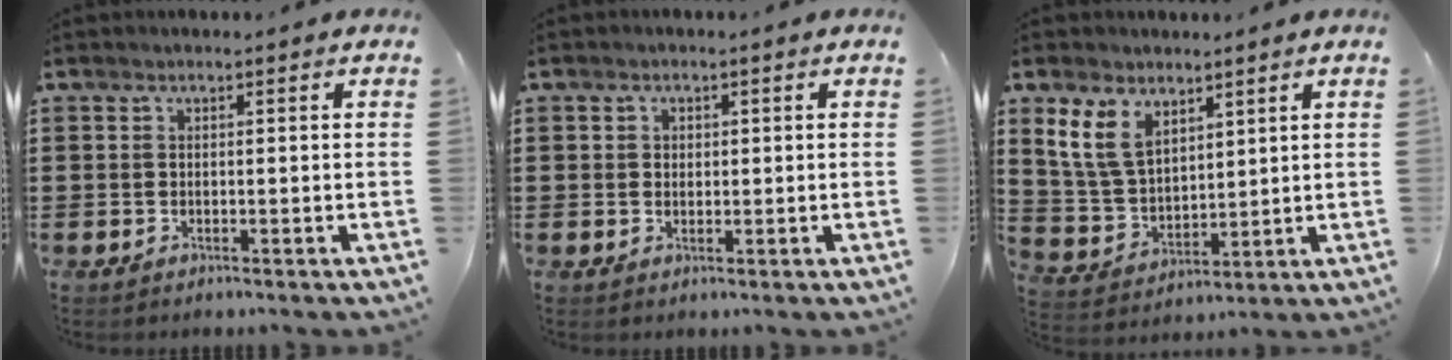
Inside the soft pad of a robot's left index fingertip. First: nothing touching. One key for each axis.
{"total": 1.2, "fx": 0.4, "fy": 1.0, "fz": 0.4, "tx": -0.011, "ty": 0.005, "tz": 0.007}
{"total": 8.3, "fx": 5.2, "fy": 5.0, "fz": 4.3, "tx": -0.114, "ty": 0.001, "tz": 0.099}